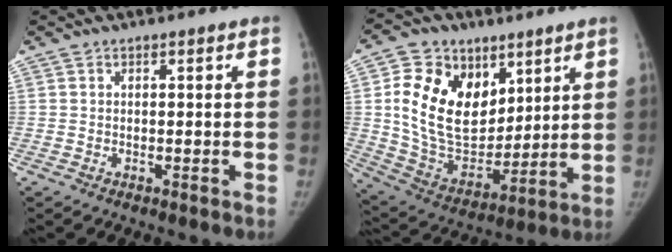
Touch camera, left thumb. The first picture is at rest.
{"total": 20.9, "force": [7.2, 14.6, 13.1], "torque": [-0.207, -0.036, 0.146]}